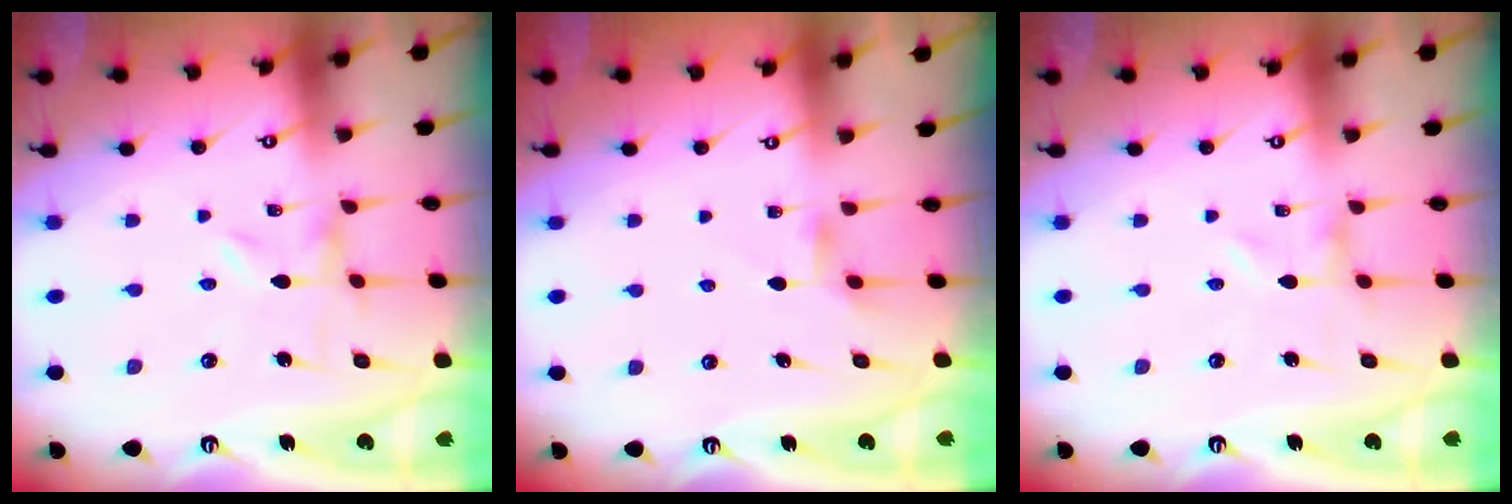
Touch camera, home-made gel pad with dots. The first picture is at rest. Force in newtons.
{"total": 2.9, "press": 2.9, "slide": 0.4}
{"total": 0.0}